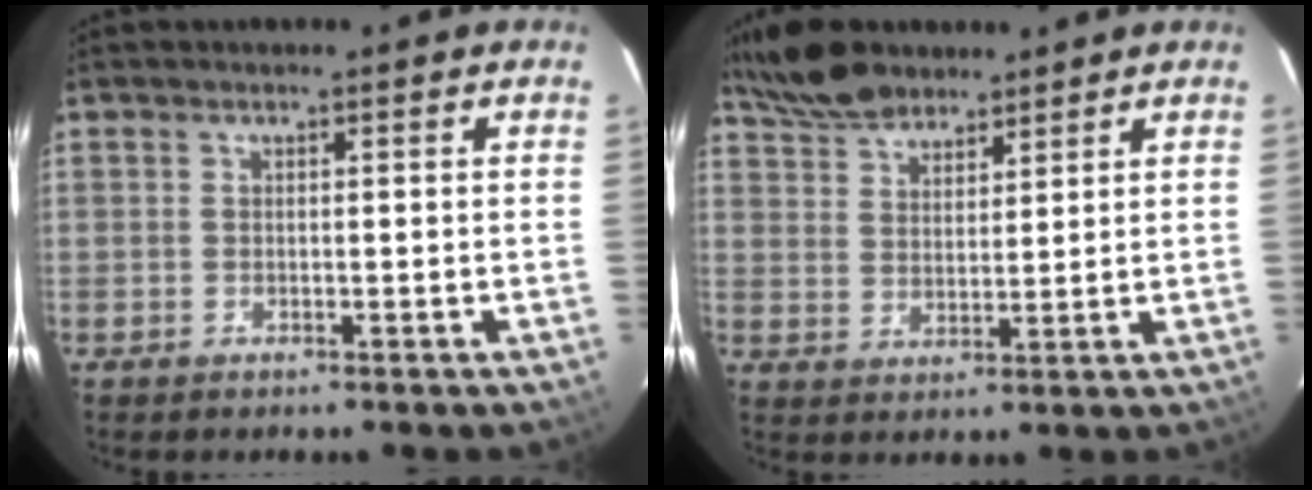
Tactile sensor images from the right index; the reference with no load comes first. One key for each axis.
{"total": 9.3, "fx": 7.6, "fy": 3.9, "fz": 3.7, "tx": -0.083, "ty": 0.030, "tz": 0.140}